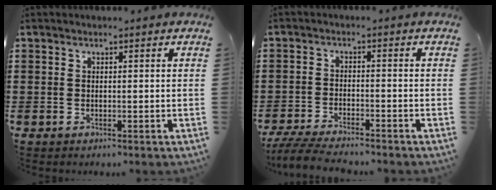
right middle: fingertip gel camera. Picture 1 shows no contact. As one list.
[{"total": 4.8, "force": [-4.5, 0.3, 1.6], "torque": [-0.046, -0.011, -0.093]}]